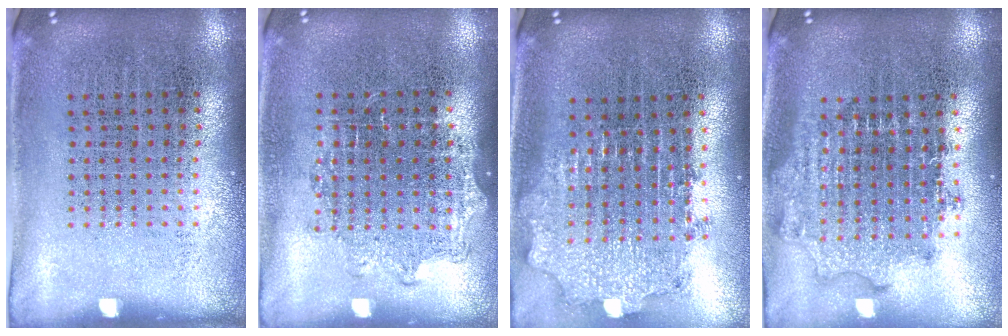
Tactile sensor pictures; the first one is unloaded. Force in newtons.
{"total": 0.9, "press": 0.8, "slide": 0.4}
{"total": 2.0, "press": 1.6, "slide": 1.3}
{"total": 1.9, "press": 1.5, "slide": 1.1}